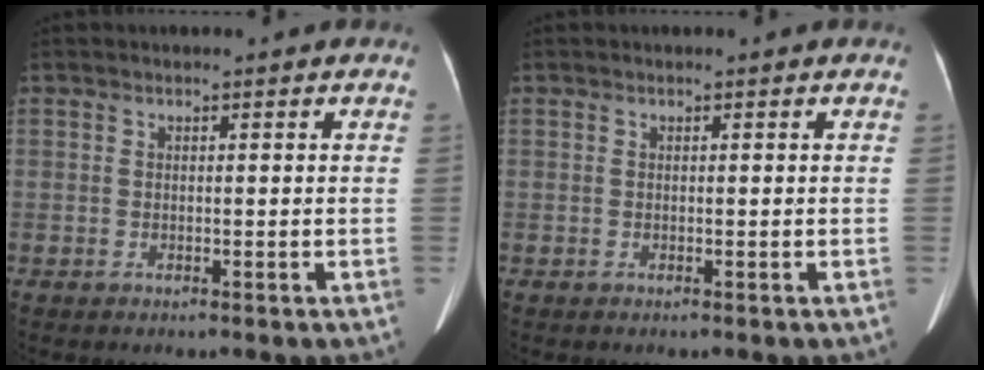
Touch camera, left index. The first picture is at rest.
{"total": 0.0}